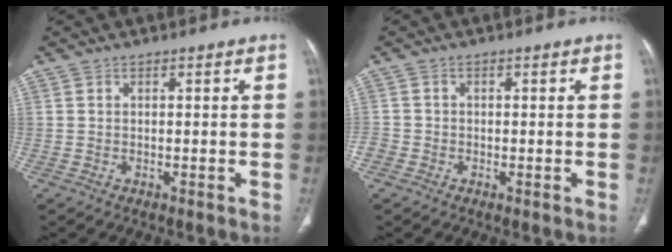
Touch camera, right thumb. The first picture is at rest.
{"total": 2.4, "force": [-1.1, 1.9, 1.0], "torque": [-0.020, 0.005, -0.026]}